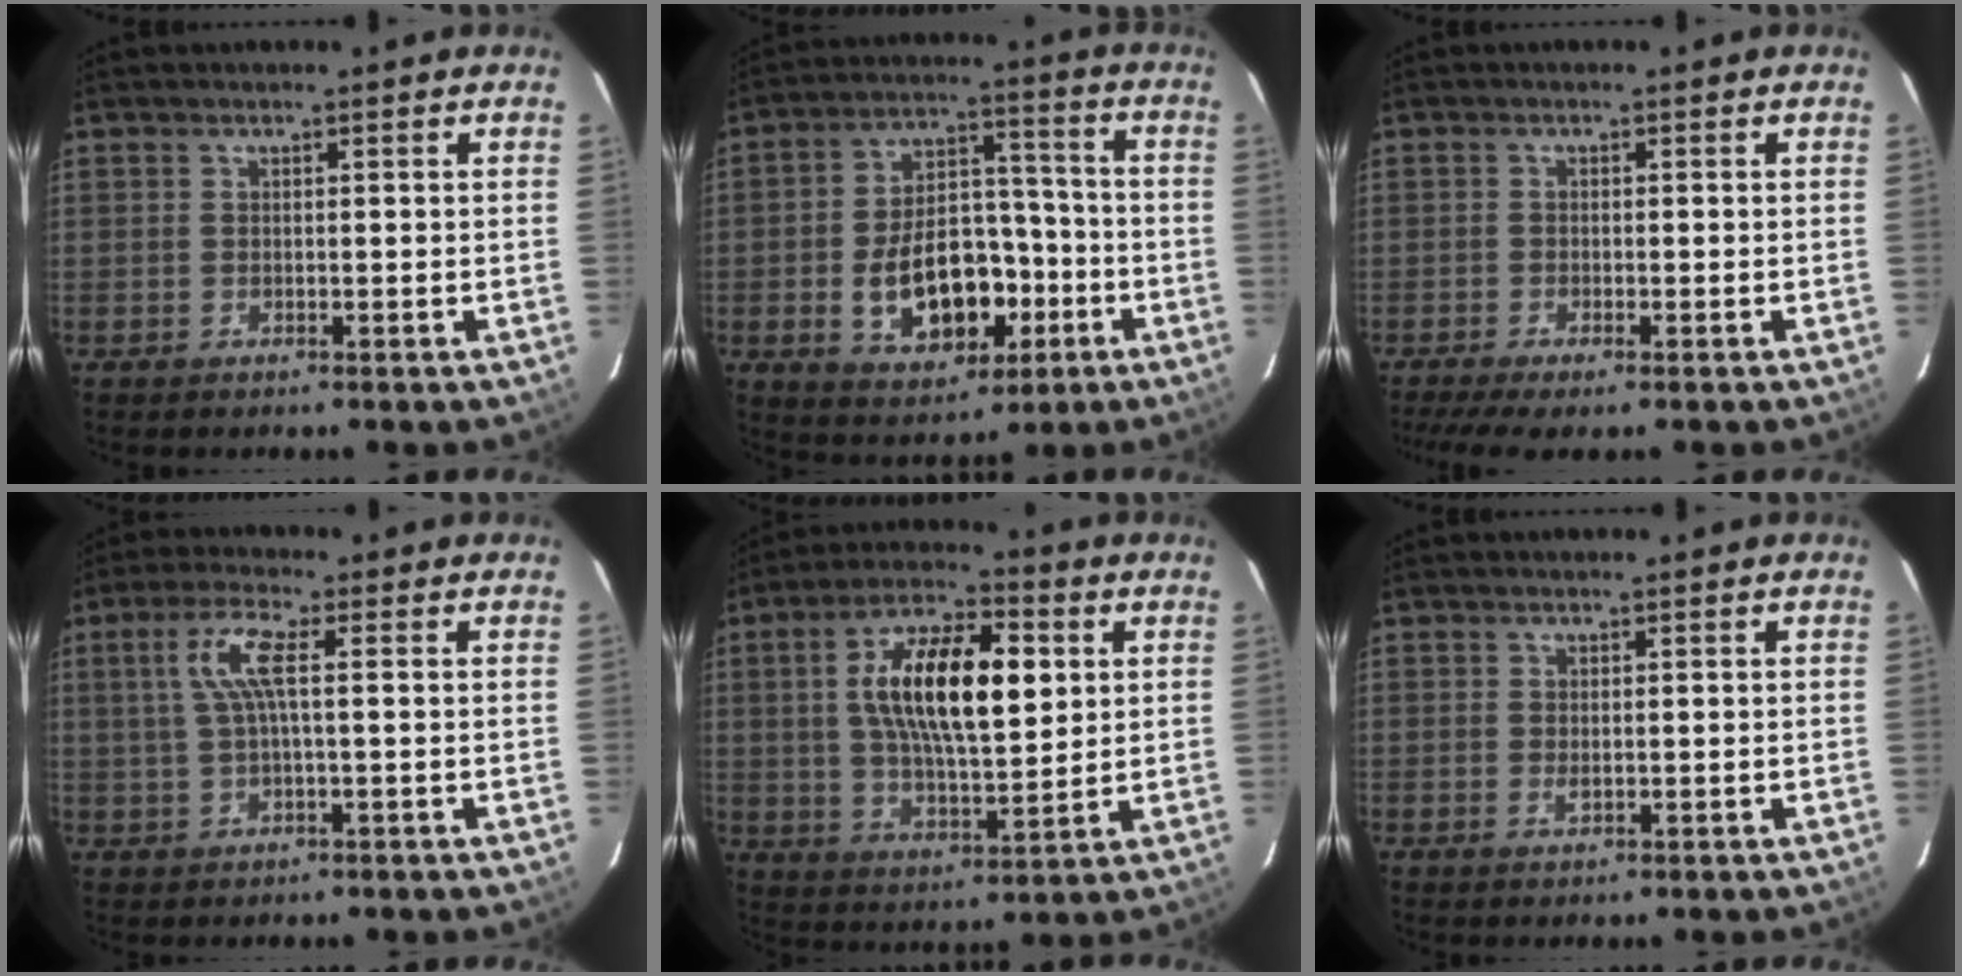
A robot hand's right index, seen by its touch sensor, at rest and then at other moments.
{"total": 15.8, "force": [-4.9, 9.5, 11.7], "torque": [-0.219, 0.025, -0.057]}
{"total": 5.7, "force": [-4.4, 0.5, 3.6], "torque": [-0.080, -0.023, -0.075]}
{"total": 6.1, "force": [1.0, 0.8, 6.0], "torque": [-0.117, 0.006, 0.024]}
{"total": 16.9, "force": [3.7, 6.5, 15.1], "torque": [-0.270, 0.021, 0.065]}
{"total": 1.0, "force": [0.0, 0.4, 0.9], "torque": [-0.017, 0.000, 0.000]}